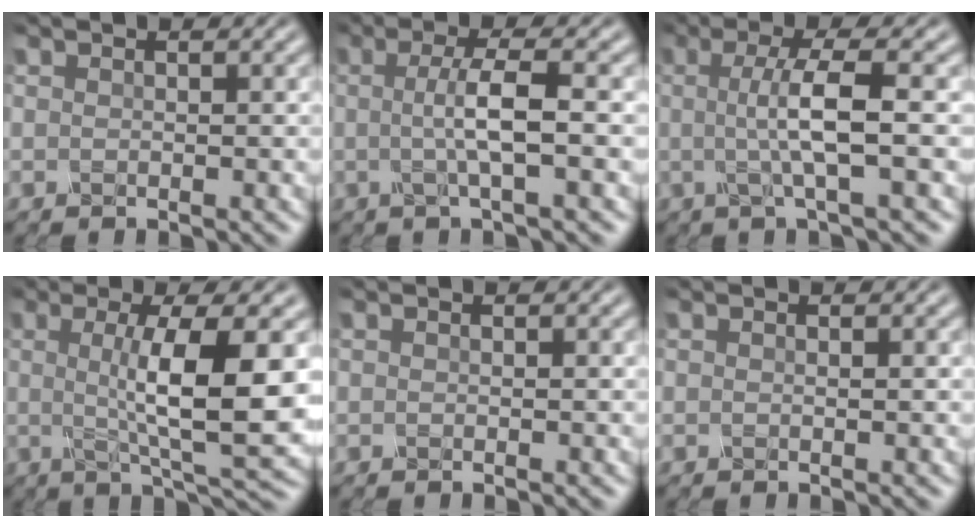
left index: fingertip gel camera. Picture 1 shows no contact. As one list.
[{"total": 3.9, "force": [-0.1, 0.7, 3.8], "torque": [-0.065, -0.001, -0.005]}, {"total": 4.7, "force": [0.0, 0.9, 4.6], "torque": [-0.078, 0.001, -0.004]}, {"total": 8.7, "force": [0.5, 1.7, 8.5], "torque": [-0.119, -0.006, 0.011]}, {"total": 0.0}, {"total": 0.0}]